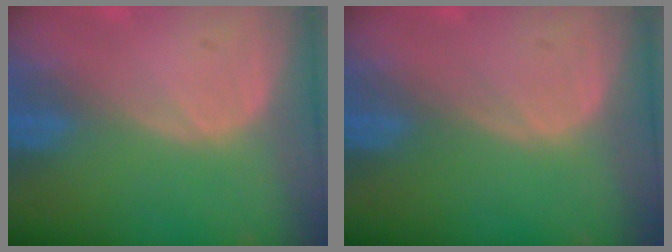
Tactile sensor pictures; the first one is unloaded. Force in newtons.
{"total": 0.0}